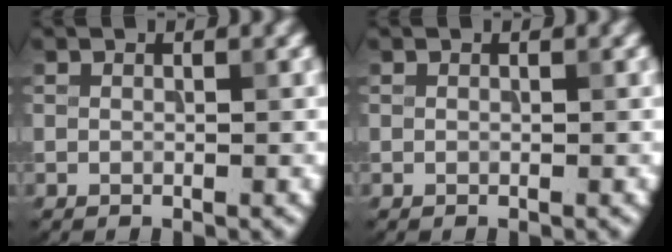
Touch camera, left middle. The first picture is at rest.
{"total": 0.0}